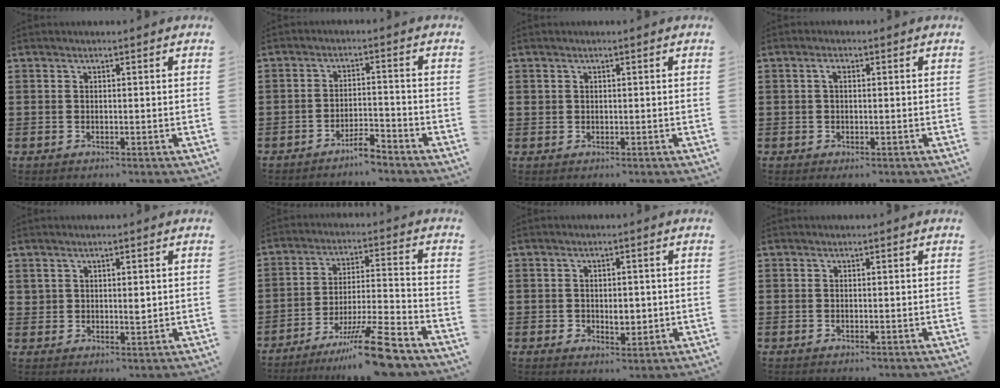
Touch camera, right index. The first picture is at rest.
{"total": 3.7, "force": [-3.4, 0.3, 1.4], "torque": [-0.026, 0.008, -0.067]}
{"total": 0.8, "force": [0.3, 0.7, 0.1], "torque": [-0.004, 0.003, 0.006]}
{"total": 1.3, "force": [0.2, 0.6, 1.1], "torque": [-0.023, 0.005, 0.002]}
{"total": 2.0, "force": [1.1, 1.3, 1.1], "torque": [-0.018, 0.003, 0.019]}
{"total": 11.8, "force": [-9.0, 0.2, 7.7], "torque": [-0.116, 0.021, -0.164]}
{"total": 3.0, "force": [-0.1, 2.2, 2.1], "torque": [-0.039, 0.004, -0.006]}
{"total": 0.0}